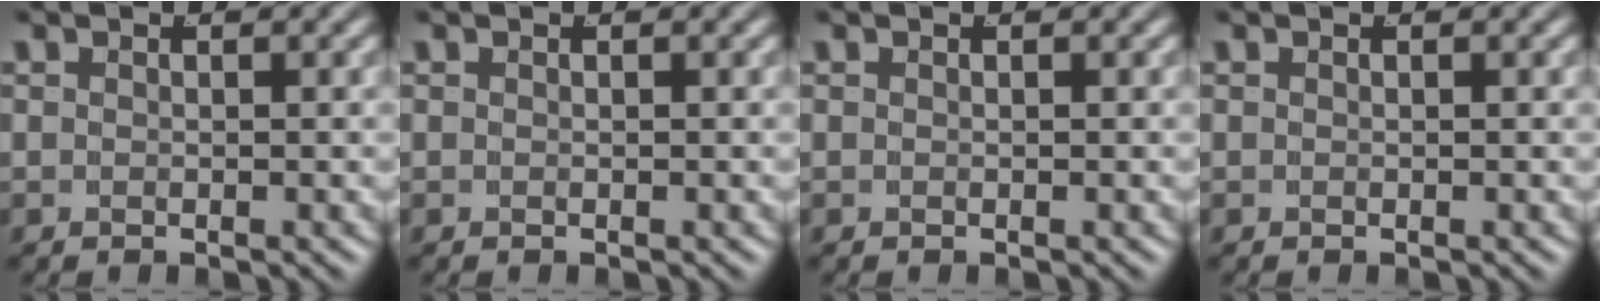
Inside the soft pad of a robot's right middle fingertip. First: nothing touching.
{"total": 0.0}
{"total": 0.0}
{"total": 0.0}